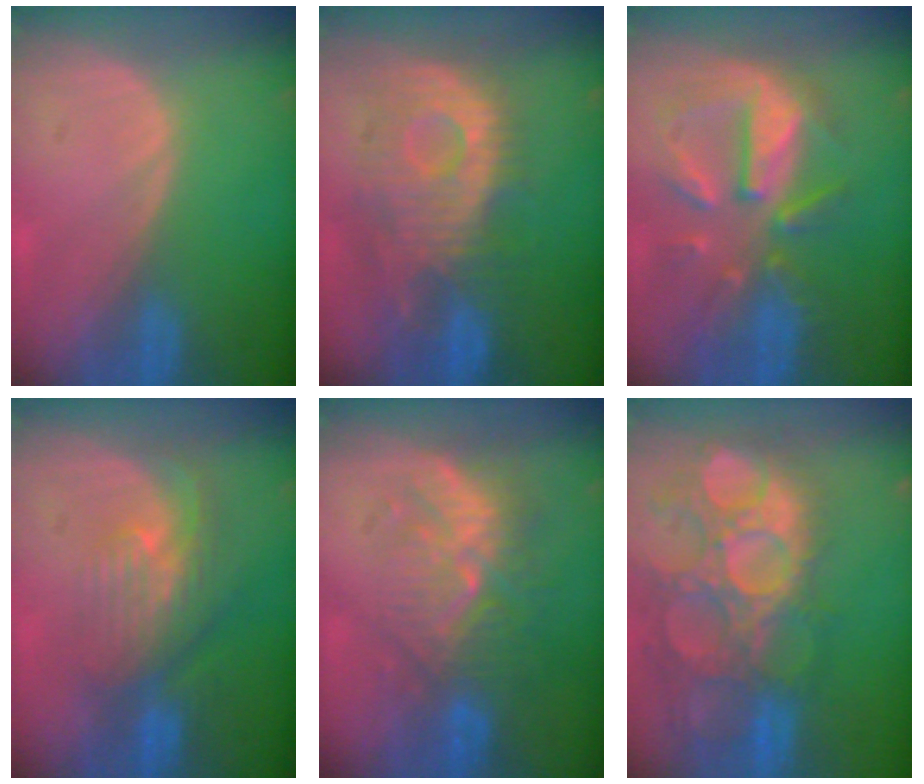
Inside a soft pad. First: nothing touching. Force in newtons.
{"total": 11.2, "press": 10.3, "slide": 4.5}
{"total": 10.3, "press": 9.3, "slide": 4.4}
{"total": 8.0, "press": 7.1, "slide": 3.7}
{"total": 9.1, "press": 8.8, "slide": 2.3}
{"total": 15.0, "press": 12.6, "slide": 8.1}